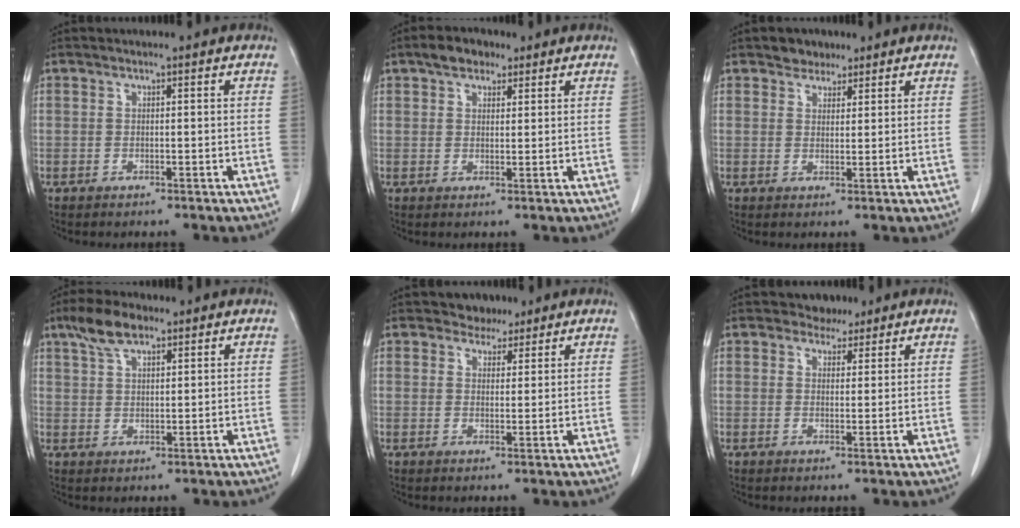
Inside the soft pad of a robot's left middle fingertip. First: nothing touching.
{"total": 4.1, "force": [2.7, 2.4, 2.0], "torque": [-0.035, 0.013, 0.047]}
{"total": 3.0, "force": [2.3, 1.9, 0.5], "torque": [-0.008, 0.005, 0.036]}
{"total": 5.8, "force": [4.0, 2.2, 3.6], "torque": [-0.076, 0.014, 0.078]}
{"total": 3.1, "force": [2.6, 1.6, 0.3], "torque": [-0.003, 0.003, 0.041]}
{"total": 2.9, "force": [2.4, 1.5, 0.2], "torque": [-0.002, 0.003, 0.037]}